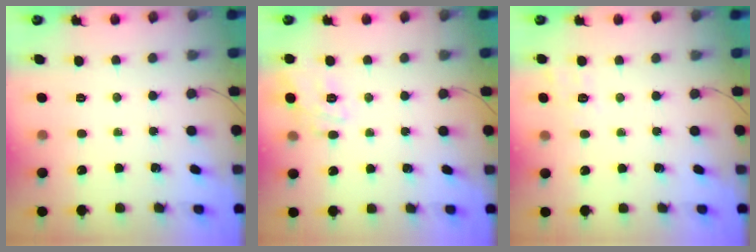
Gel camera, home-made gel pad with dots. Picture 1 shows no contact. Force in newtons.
{"total": 13.2, "press": 13.2, "slide": 0.5}
{"total": 3.6, "press": 2.9, "slide": 2.1}